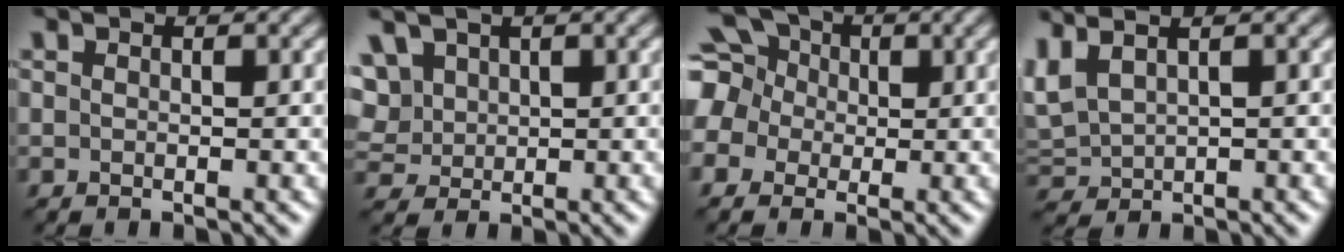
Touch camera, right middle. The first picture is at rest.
{"total": 7.7, "force": [3.6, 5.6, 4.0], "torque": [-0.084, 0.031, 0.055]}
{"total": 12.3, "force": [3.1, 10.3, 5.8], "torque": [-0.162, 0.042, 0.027]}
{"total": 3.0, "force": [1.1, 1.6, 2.3], "torque": [-0.070, 0.014, 0.034]}